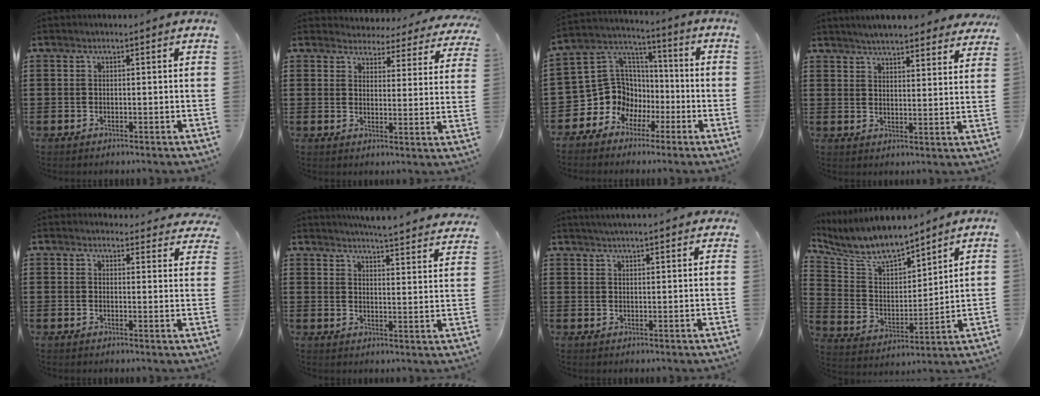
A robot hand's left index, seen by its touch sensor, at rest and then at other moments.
{"total": 4.0, "force": [3.9, 0.7, 0.3], "torque": [-0.020, -0.030, 0.065]}
{"total": 10.1, "force": [-2.7, 9.4, 2.5], "torque": [-0.101, -0.005, -0.047]}
{"total": 4.7, "force": [4.6, 0.1, 0.9], "torque": [-0.036, -0.022, 0.081]}
{"total": 3.0, "force": [2.8, 0.7, 0.4], "torque": [-0.011, -0.014, 0.051]}
{"total": 4.8, "force": [4.7, -0.4, 0.9], "torque": [-0.030, -0.036, 0.079]}
{"total": 2.6, "force": [2.6, -0.3, 0.6], "torque": [-0.019, -0.004, 0.046]}
{"total": 8.5, "force": [7.7, 2.1, 3.1], "torque": [-0.096, -0.044, 0.134]}